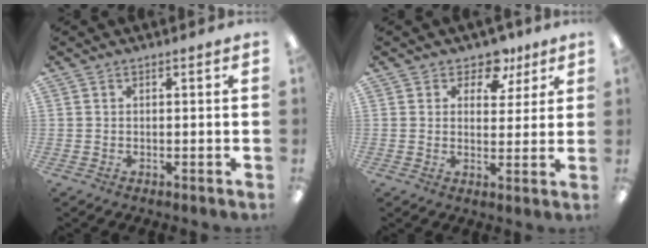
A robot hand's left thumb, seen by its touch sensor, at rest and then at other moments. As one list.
[{"total": 7.2, "force": [5.0, 4.4, 2.6], "torque": [-0.032, -0.027, 0.087]}]